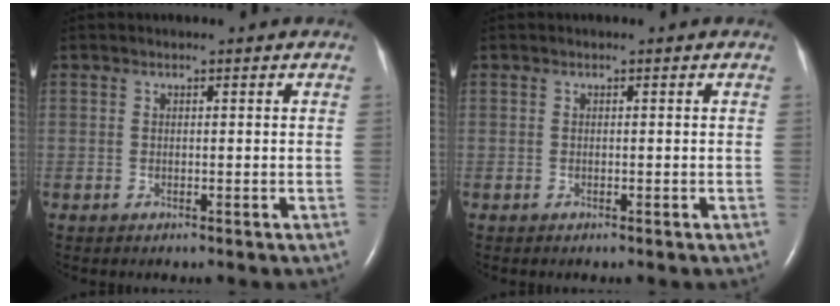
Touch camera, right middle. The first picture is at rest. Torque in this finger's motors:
{"motor_torque": [0.96, -0.91, 0.00, 0.01]}